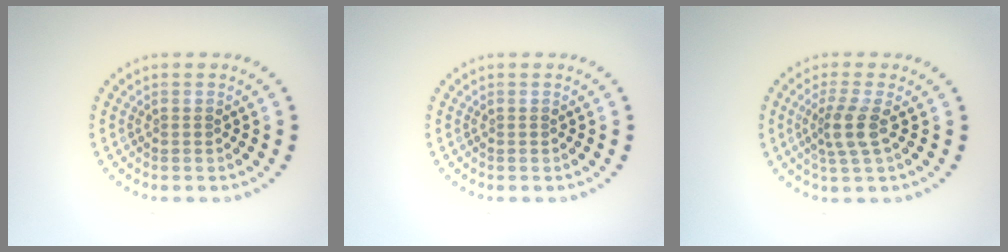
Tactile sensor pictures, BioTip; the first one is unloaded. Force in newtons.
{"total": 0.0}
{"total": 2.7, "press": 2.1, "slide": 1.7}